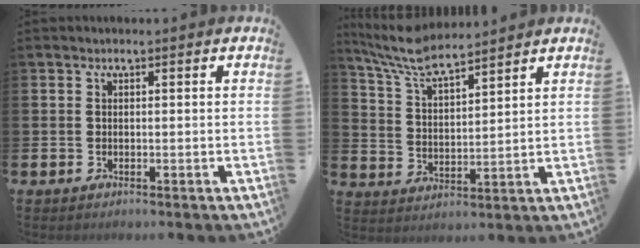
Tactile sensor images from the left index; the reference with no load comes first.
{"total": 7.3, "force": [6.8, 1.0, 2.5], "torque": [-0.077, -0.032, 0.124]}